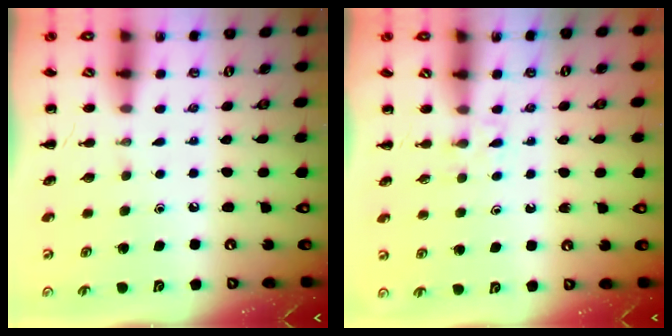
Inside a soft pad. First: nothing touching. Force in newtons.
{"total": 2.2, "press": 2.0, "slide": 1.0}